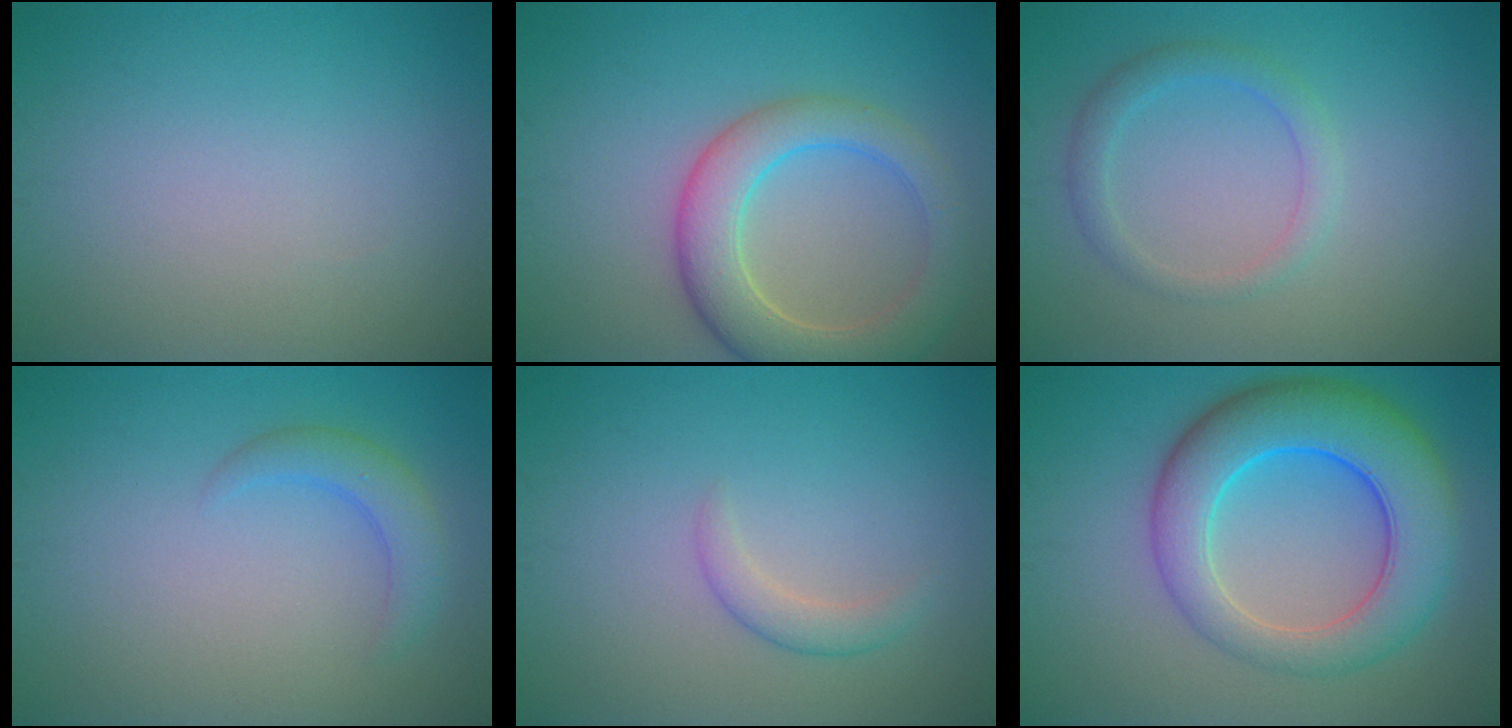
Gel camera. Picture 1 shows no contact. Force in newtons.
{"total": 6.3, "press": 6.3, "slide": 0.5}
{"total": 2.3, "press": 2.3, "slide": 0.2}
{"total": 2.4, "press": 2.4, "slide": 0.1}
{"total": 1.7, "press": 1.7, "slide": 0.1}
{"total": 9.2, "press": 9.2, "slide": 0.3}